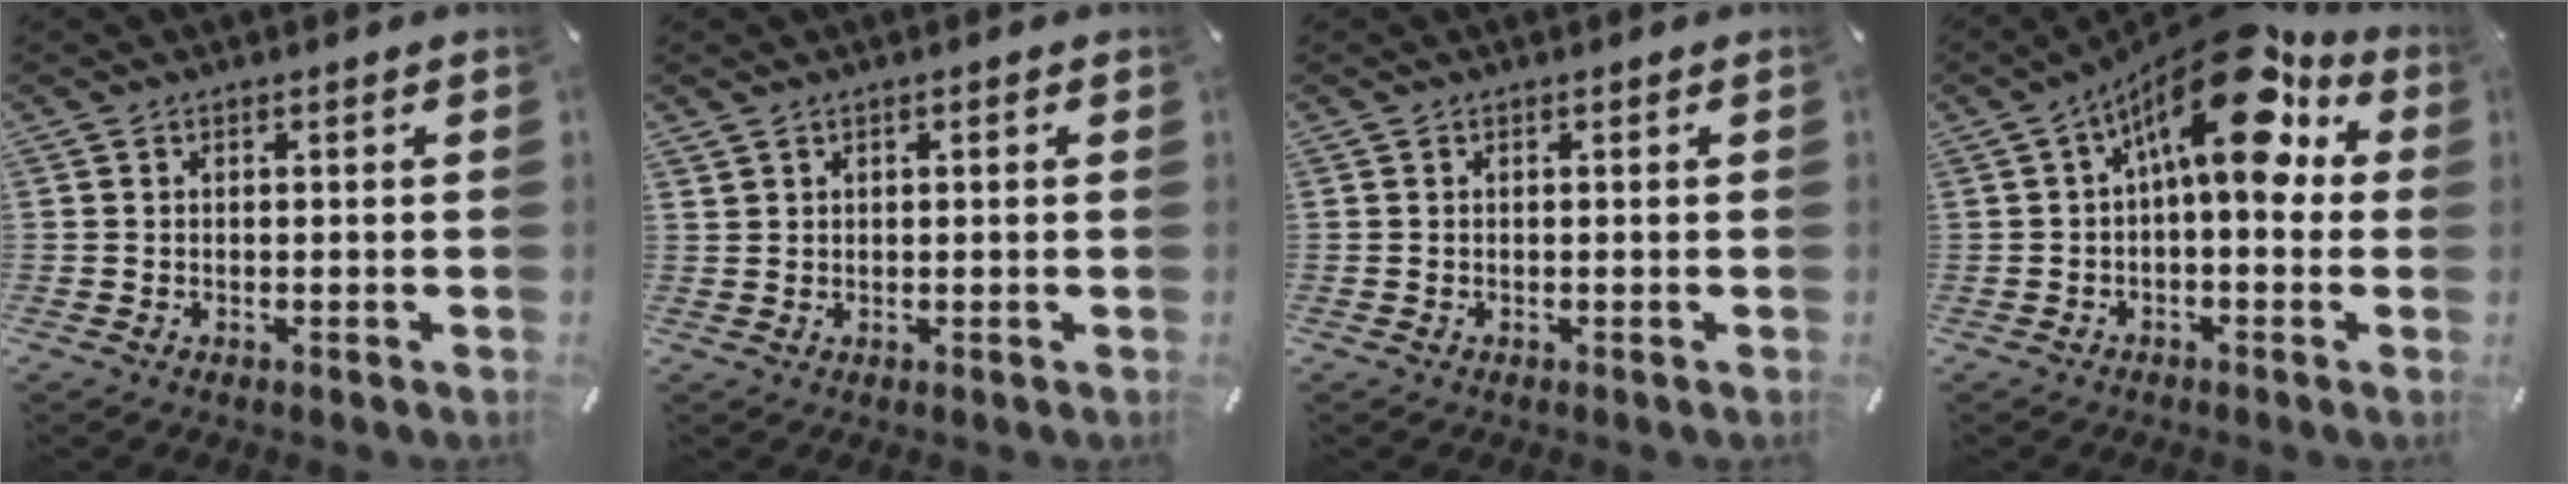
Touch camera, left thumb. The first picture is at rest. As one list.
[{"total": 1.0, "force": [0.6, 0.7, 0.2], "torque": [-0.005, 0.000, 0.012]}, {"total": 0.0}, {"total": 17.7, "force": [6.9, 7.5, 14.5], "torque": [-0.219, -0.041, 0.108]}]